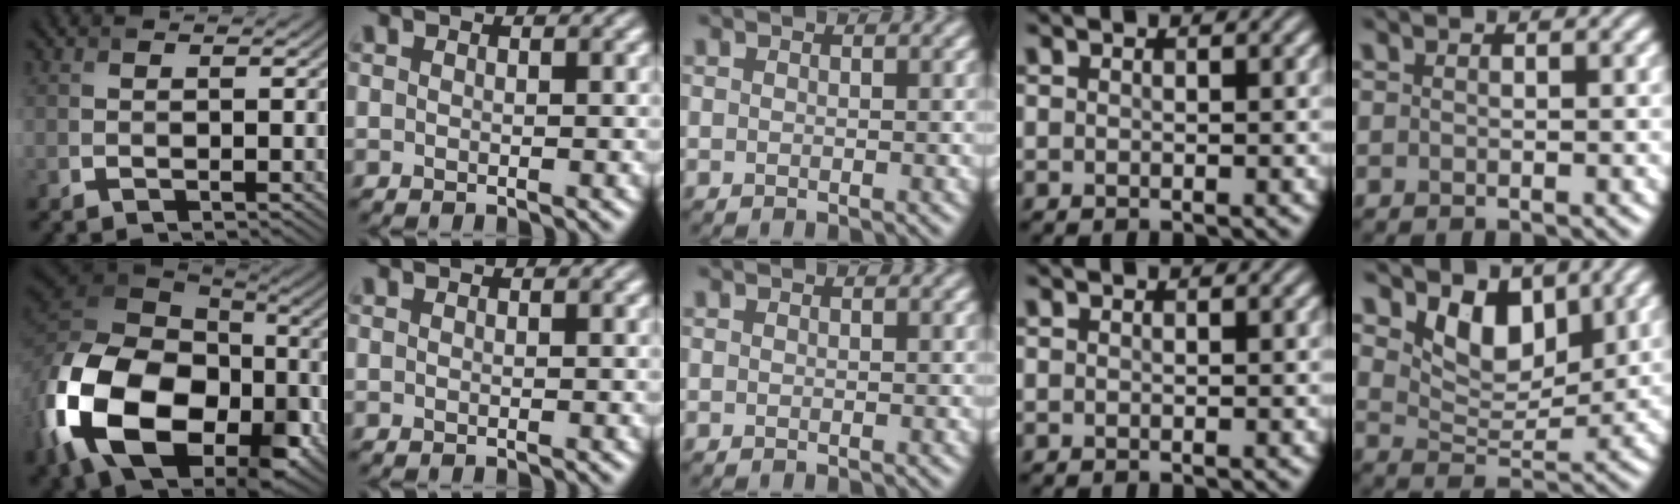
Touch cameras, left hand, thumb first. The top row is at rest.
{"thumb": {"total": 20.5, "force": [-6.8, 13.7, 13.6], "torque": [-0.325, -0.034, -0.122]}, "little": {"total": 4.8, "force": [2.9, 2.6, 2.7], "torque": [-0.058, -0.013, 0.045]}}